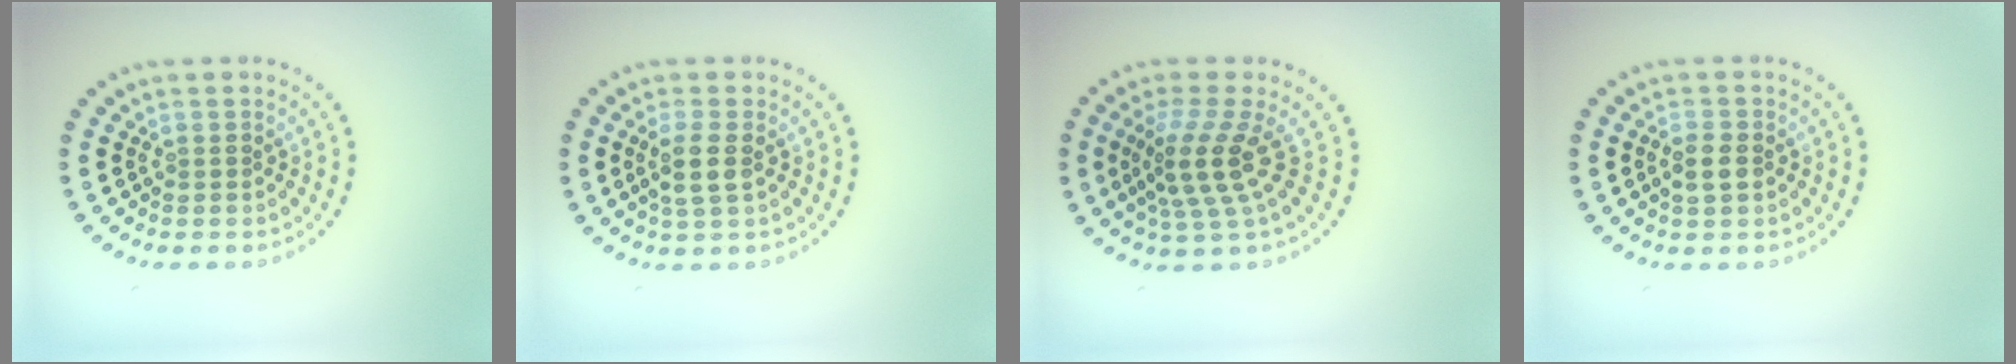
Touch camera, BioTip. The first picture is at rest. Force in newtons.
{"total": 2.4, "press": 2.1, "slide": 1.1}
{"total": 4.0, "press": 2.7, "slide": 2.9}
{"total": 1.7, "press": 1.7, "slide": 0.2}